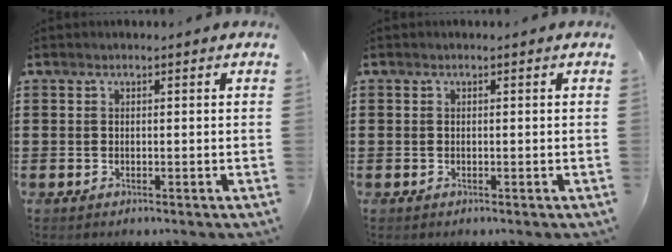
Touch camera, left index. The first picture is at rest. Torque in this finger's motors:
{"motor_torque": [0.00, 0.00, 0.00, 0.01]}